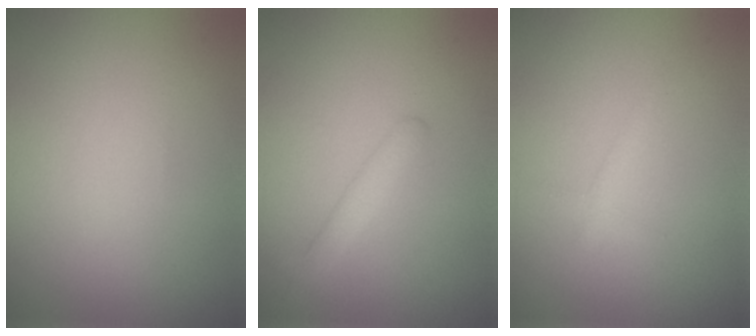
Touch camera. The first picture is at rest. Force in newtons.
{"total": 1.9, "press": 1.9, "slide": 0.0}
{"total": 0.9, "press": 0.9, "slide": 0.1}